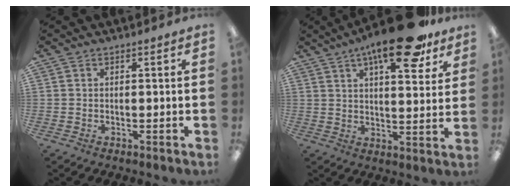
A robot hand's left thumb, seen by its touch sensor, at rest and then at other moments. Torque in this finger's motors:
{"motor_torque": [0.42, 0.72, 1.77, -1.00, 0.38]}